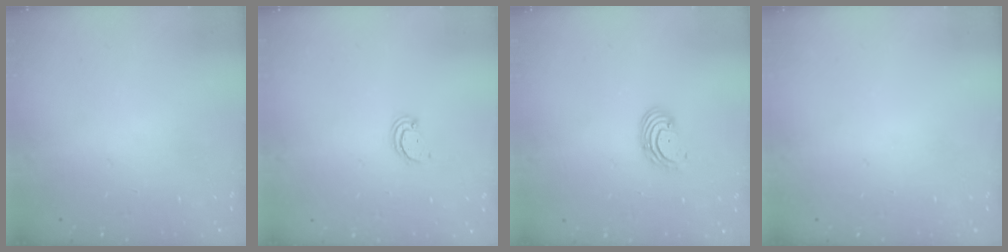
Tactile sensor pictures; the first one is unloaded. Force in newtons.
{"total": 2.2, "press": 2.2, "slide": 0.1}
{"total": 2.7, "press": 2.7, "slide": 0.3}
{"total": 0.0}